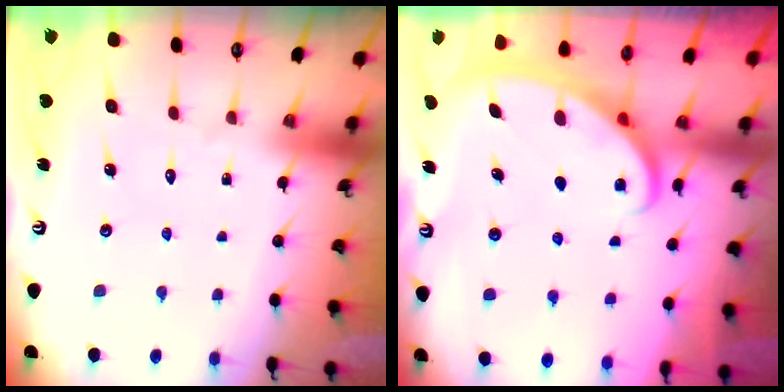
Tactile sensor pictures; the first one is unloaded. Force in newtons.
{"total": 2.5, "press": 2.5, "slide": 0.3}